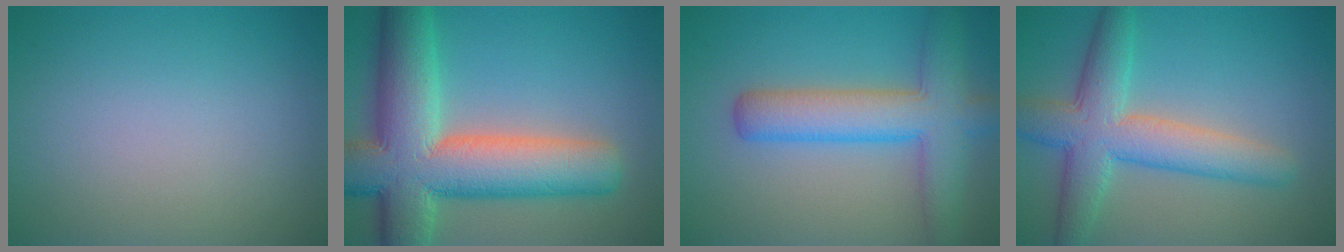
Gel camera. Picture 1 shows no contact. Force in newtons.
{"total": 13.2, "press": 13.2, "slide": 1.2}
{"total": 6.8, "press": 6.8, "slide": 0.4}
{"total": 6.8, "press": 6.8, "slide": 0.3}